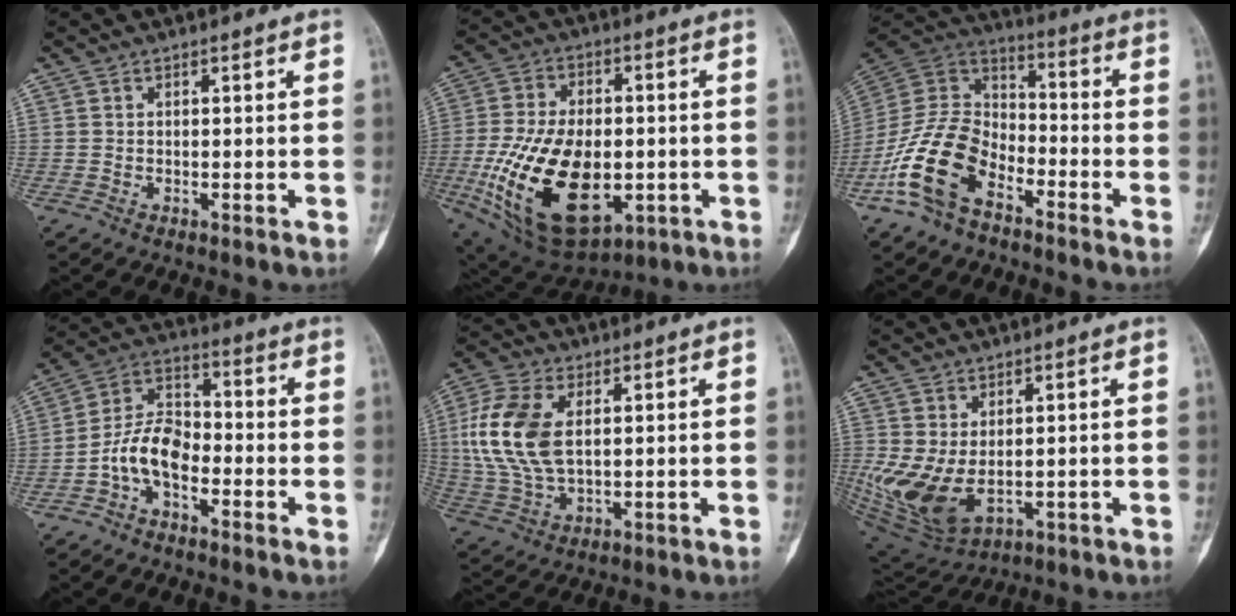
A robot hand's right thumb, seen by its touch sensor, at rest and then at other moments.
{"total": 23.9, "force": [-4.7, 14.0, 18.9], "torque": [-0.336, -0.003, -0.054]}
{"total": 16.1, "force": [-8.6, 9.4, 9.9], "torque": [-0.185, 0.066, -0.174]}
{"total": 8.9, "force": [-3.6, 5.1, 6.4], "torque": [-0.113, 0.044, -0.081]}
{"total": 14.3, "force": [2.6, 8.1, 11.5], "torque": [-0.252, 0.000, 0.051]}
{"total": 11.0, "force": [-0.2, 6.5, 8.8], "torque": [-0.175, -0.010, 0.025]}